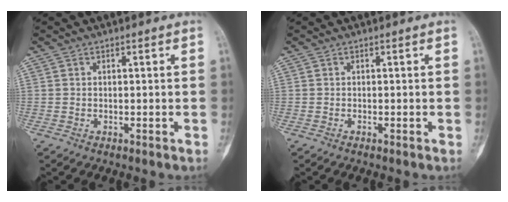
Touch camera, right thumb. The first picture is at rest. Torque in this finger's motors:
{"motor_torque": [0.23, -0.06, -0.24, 0.13, 0.00]}